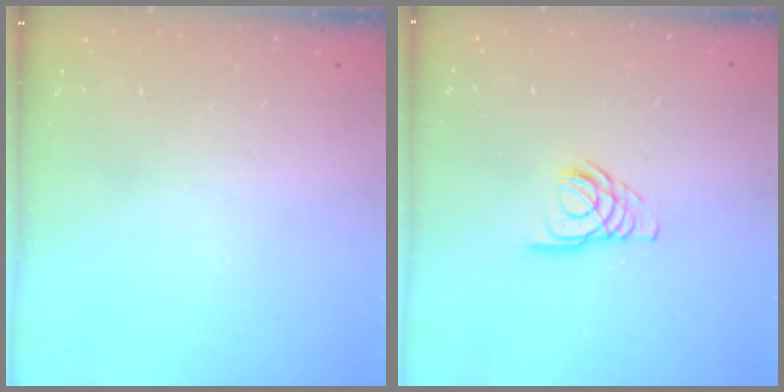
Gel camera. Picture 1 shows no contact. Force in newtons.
{"total": 5.9, "press": 5.8, "slide": 0.8}